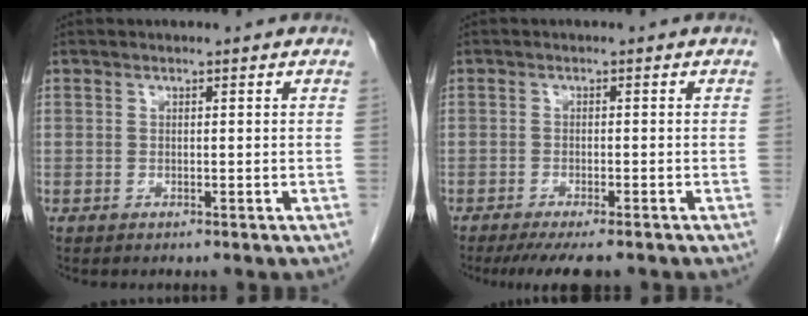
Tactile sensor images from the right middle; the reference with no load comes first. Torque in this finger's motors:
{"motor_torque": [0.22, -0.10, 0.07, 0.04]}